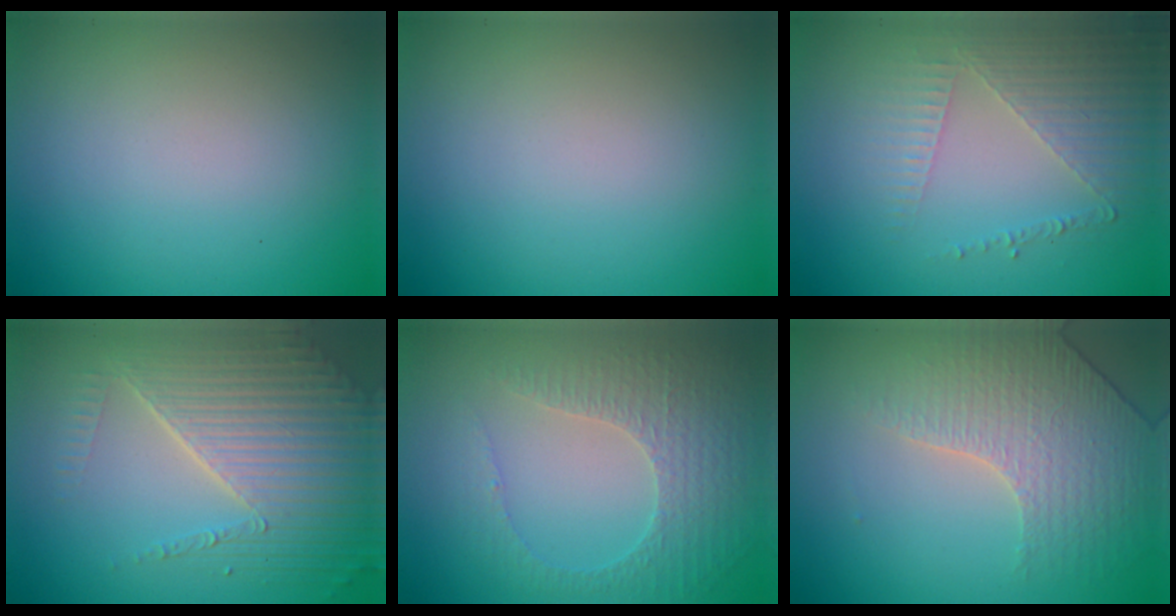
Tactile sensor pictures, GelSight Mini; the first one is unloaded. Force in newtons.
{"total": 0.0}
{"total": 4.4, "press": 2.9, "slide": 3.3}
{"total": 6.9, "press": 5.0, "slide": 4.8}
{"total": 3.8, "press": 3.2, "slide": 2.0}
{"total": 3.9, "press": 3.5, "slide": 1.7}